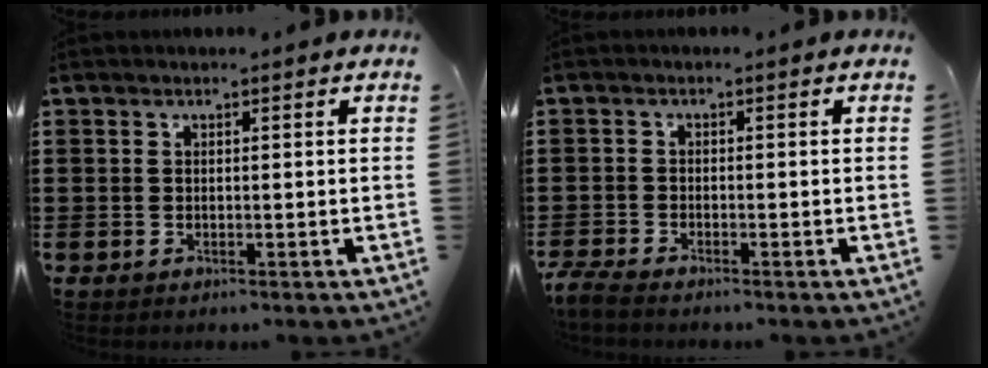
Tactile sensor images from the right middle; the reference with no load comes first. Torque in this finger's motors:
{"motor_torque": [1.33, -0.07, 0.43, 0.11]}